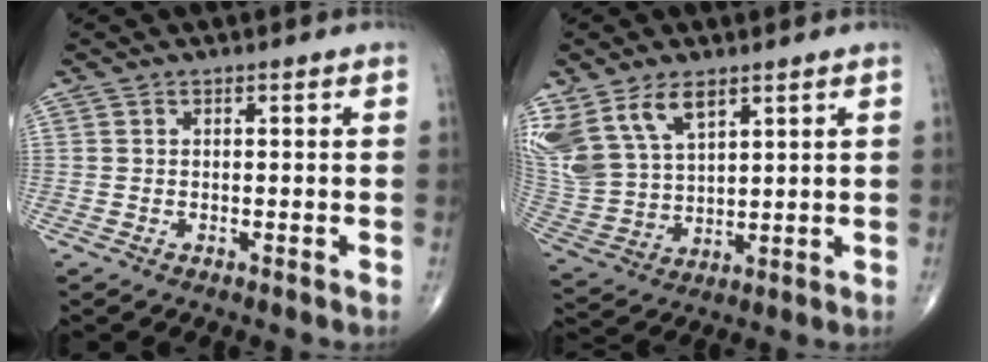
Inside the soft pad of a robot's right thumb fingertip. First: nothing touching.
{"total": 14.7, "force": [8.4, 8.1, 8.9], "torque": [-0.187, -0.019, 0.180]}